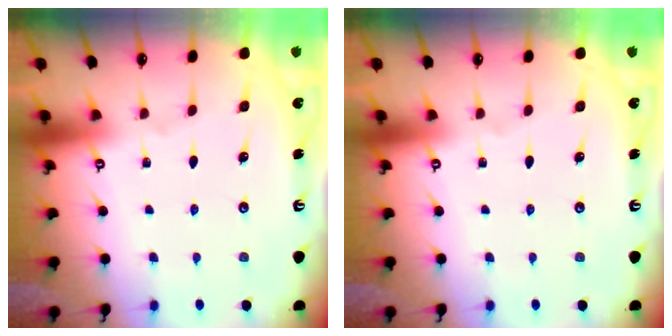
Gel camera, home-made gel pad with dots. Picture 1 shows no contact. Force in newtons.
{"total": 0.0}